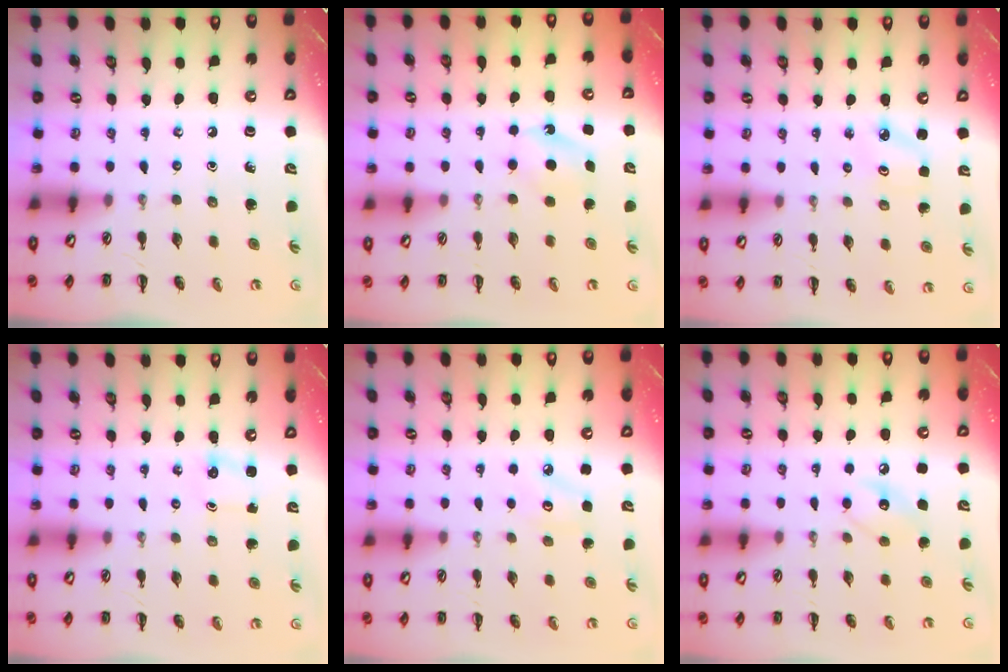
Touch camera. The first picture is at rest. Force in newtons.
{"total": 5.3, "press": 5.0, "slide": 1.5}
{"total": 2.5, "press": 2.4, "slide": 0.6}
{"total": 1.1, "press": 1.0, "slide": 0.1}
{"total": 3.6, "press": 3.5, "slide": 0.7}
{"total": 7.5, "press": 7.4, "slide": 1.0}